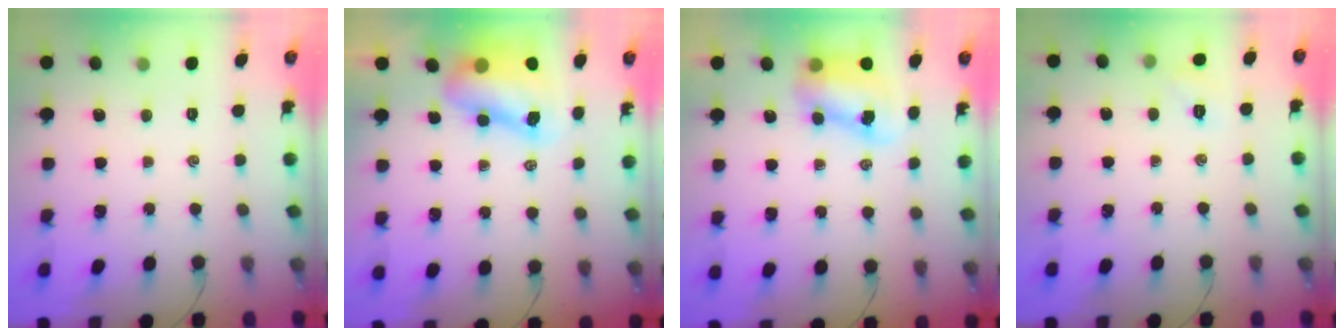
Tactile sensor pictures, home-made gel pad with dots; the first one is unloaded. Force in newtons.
{"total": 9.6, "press": 9.2, "slide": 2.7}
{"total": 8.1, "press": 7.9, "slide": 1.3}
{"total": 4.8, "press": 4.7, "slide": 1.3}